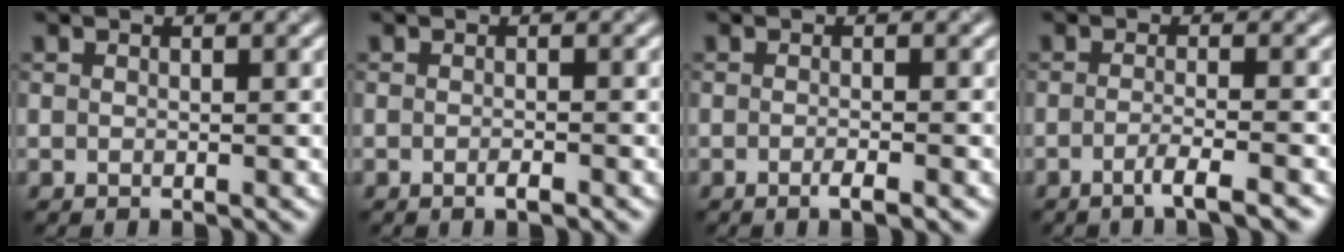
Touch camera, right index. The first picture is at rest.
{"total": 0.8, "force": [-0.5, 0.2, 0.5], "torque": [-0.007, -0.001, -0.010]}
{"total": 1.5, "force": [-0.7, 0.5, 1.2], "torque": [-0.012, 0.000, -0.014]}
{"total": 2.8, "force": [-1.6, 0.6, 2.2], "torque": [-0.029, 0.005, -0.039]}